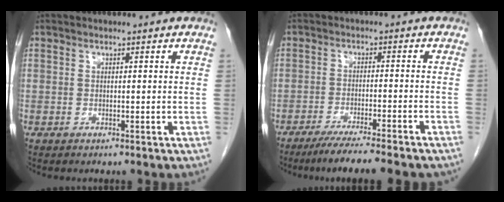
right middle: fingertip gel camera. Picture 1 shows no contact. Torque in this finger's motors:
{"motor_torque": [1.10, -1.04, 0.12, 0.08]}